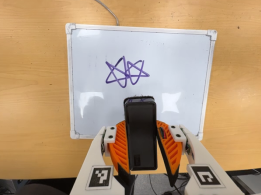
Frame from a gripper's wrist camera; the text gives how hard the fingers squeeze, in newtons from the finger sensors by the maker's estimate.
{"total": 6.2, "left": 5.4, "right": 7.0}